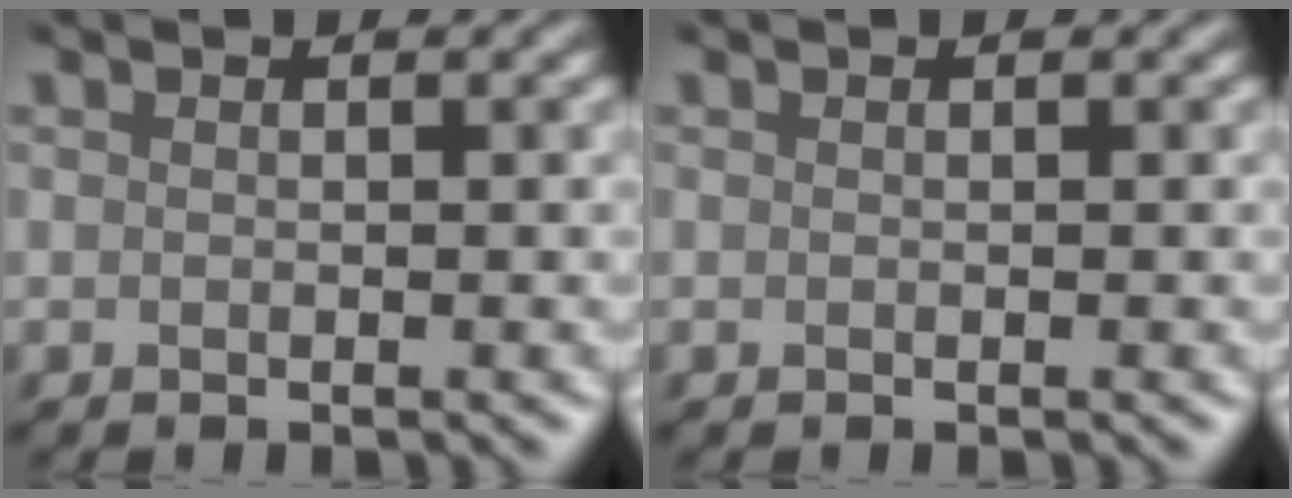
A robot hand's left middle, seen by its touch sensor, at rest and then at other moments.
{"total": 0.0}